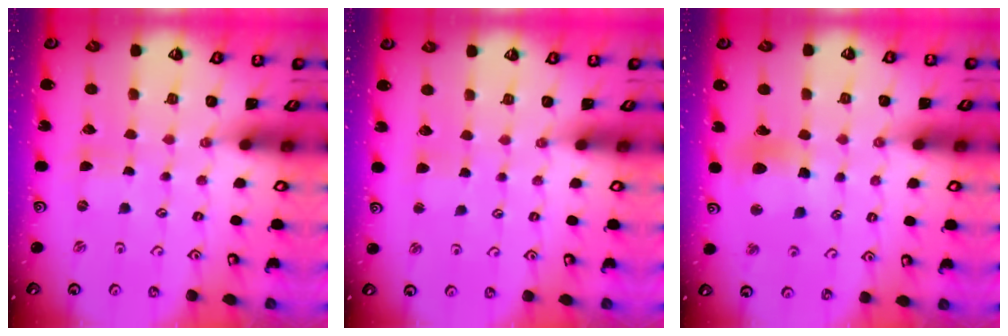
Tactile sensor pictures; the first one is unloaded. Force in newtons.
{"total": 2.8, "press": 2.8, "slide": 0.3}
{"total": 11.9, "press": 11.8, "slide": 1.5}